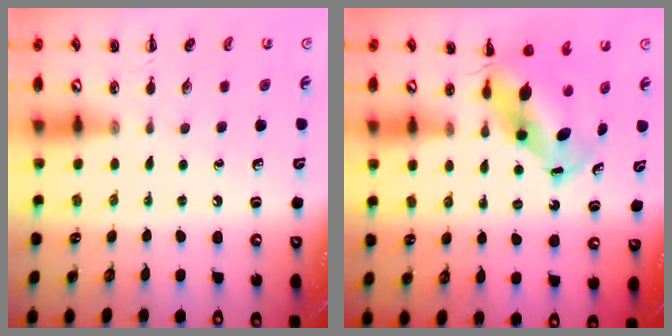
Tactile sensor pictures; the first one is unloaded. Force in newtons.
{"total": 7.0, "press": 6.6, "slide": 2.3}